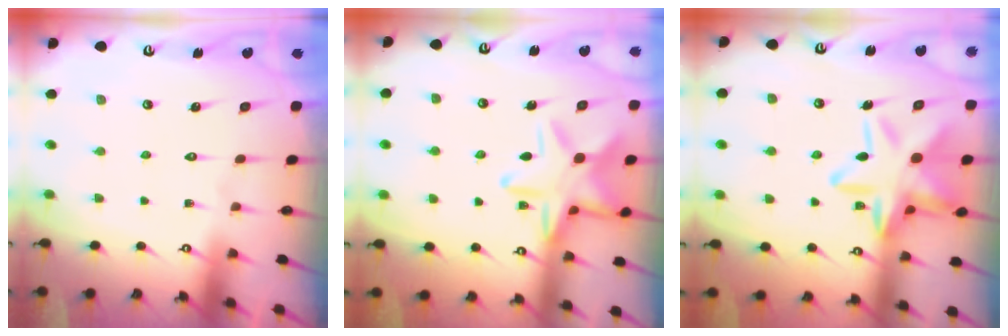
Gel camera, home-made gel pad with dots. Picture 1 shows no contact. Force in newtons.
{"total": 16.3, "press": 16.3, "slide": 0.9}
{"total": 18.8, "press": 18.7, "slide": 1.5}